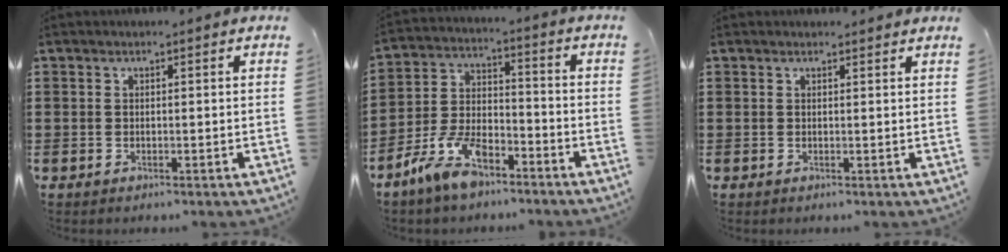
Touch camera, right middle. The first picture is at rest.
{"total": 9.1, "force": [-6.8, 3.6, 4.8], "torque": [-0.115, 0.010, -0.134]}
{"total": 0.7, "force": [0.7, 0.2, 0.1], "torque": [0.004, -0.003, 0.010]}